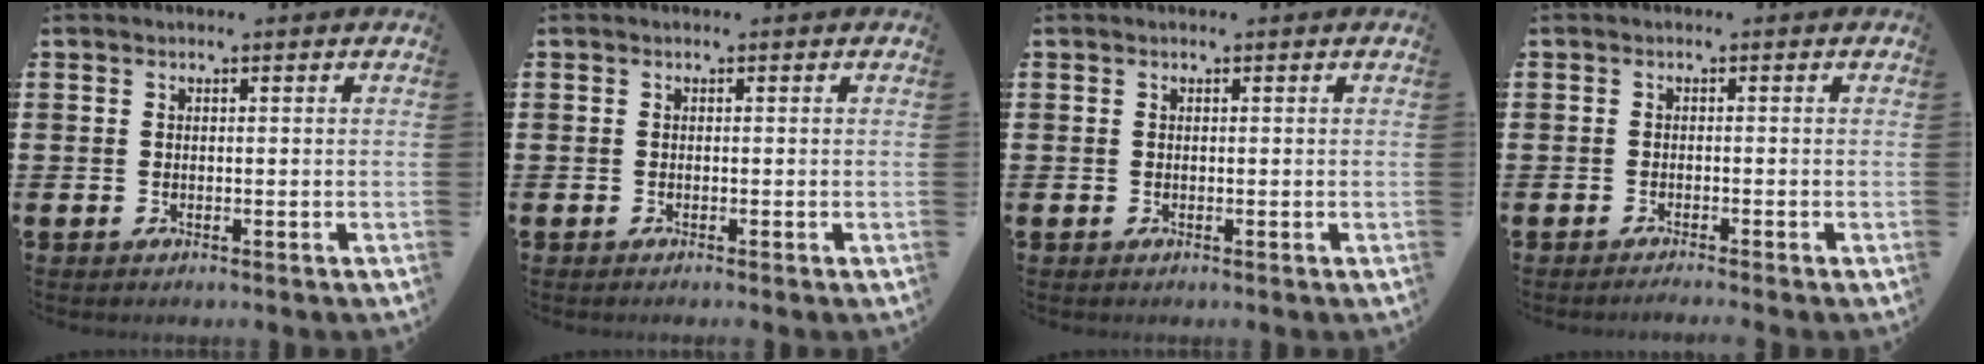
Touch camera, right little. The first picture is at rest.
{"total": 0.0}
{"total": 0.0}
{"total": 0.8, "force": [-0.7, -0.1, 0.3], "torque": [-0.004, -0.003, -0.014]}